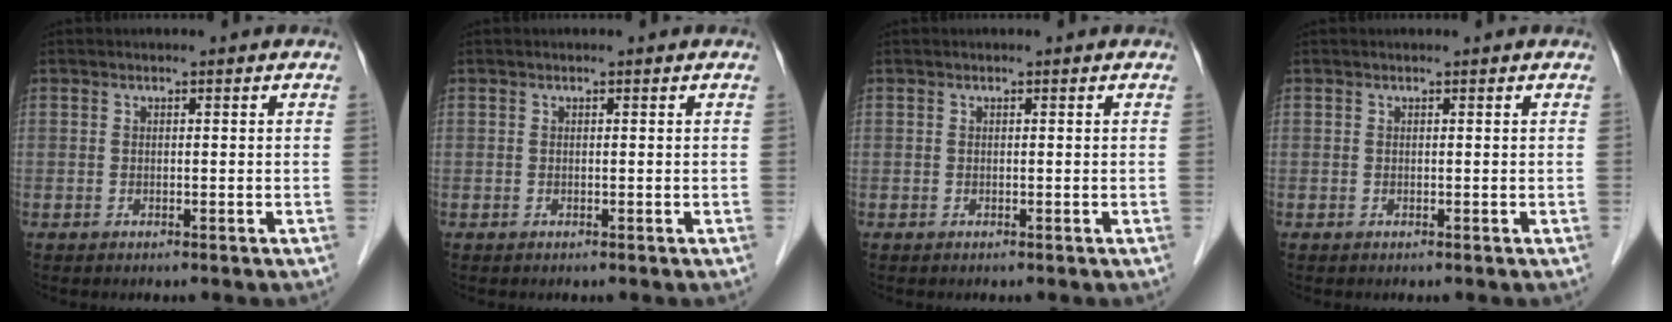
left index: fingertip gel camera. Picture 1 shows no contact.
{"total": 0.0}
{"total": 0.0}
{"total": 0.0}